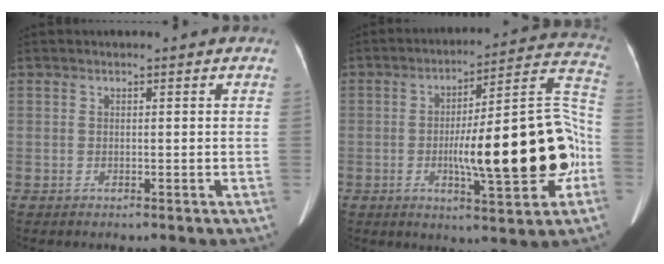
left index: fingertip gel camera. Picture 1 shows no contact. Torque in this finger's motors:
{"motor_torque": [1.51, 0.63, 1.06, 0.18]}